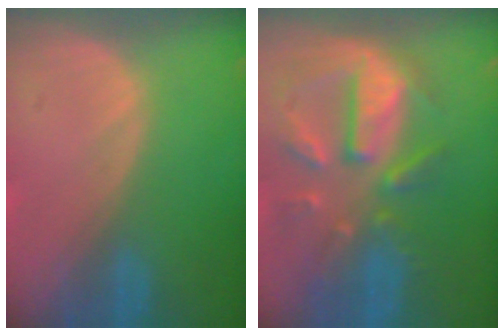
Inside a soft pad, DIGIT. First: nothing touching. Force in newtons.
{"total": 10.7, "press": 9.5, "slide": 4.9}